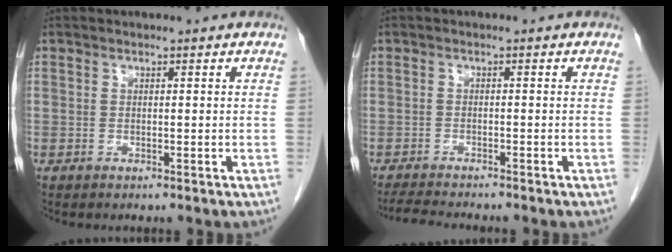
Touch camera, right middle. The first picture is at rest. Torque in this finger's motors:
{"motor_torque": [0.27, -0.24, 0.00, -0.01]}